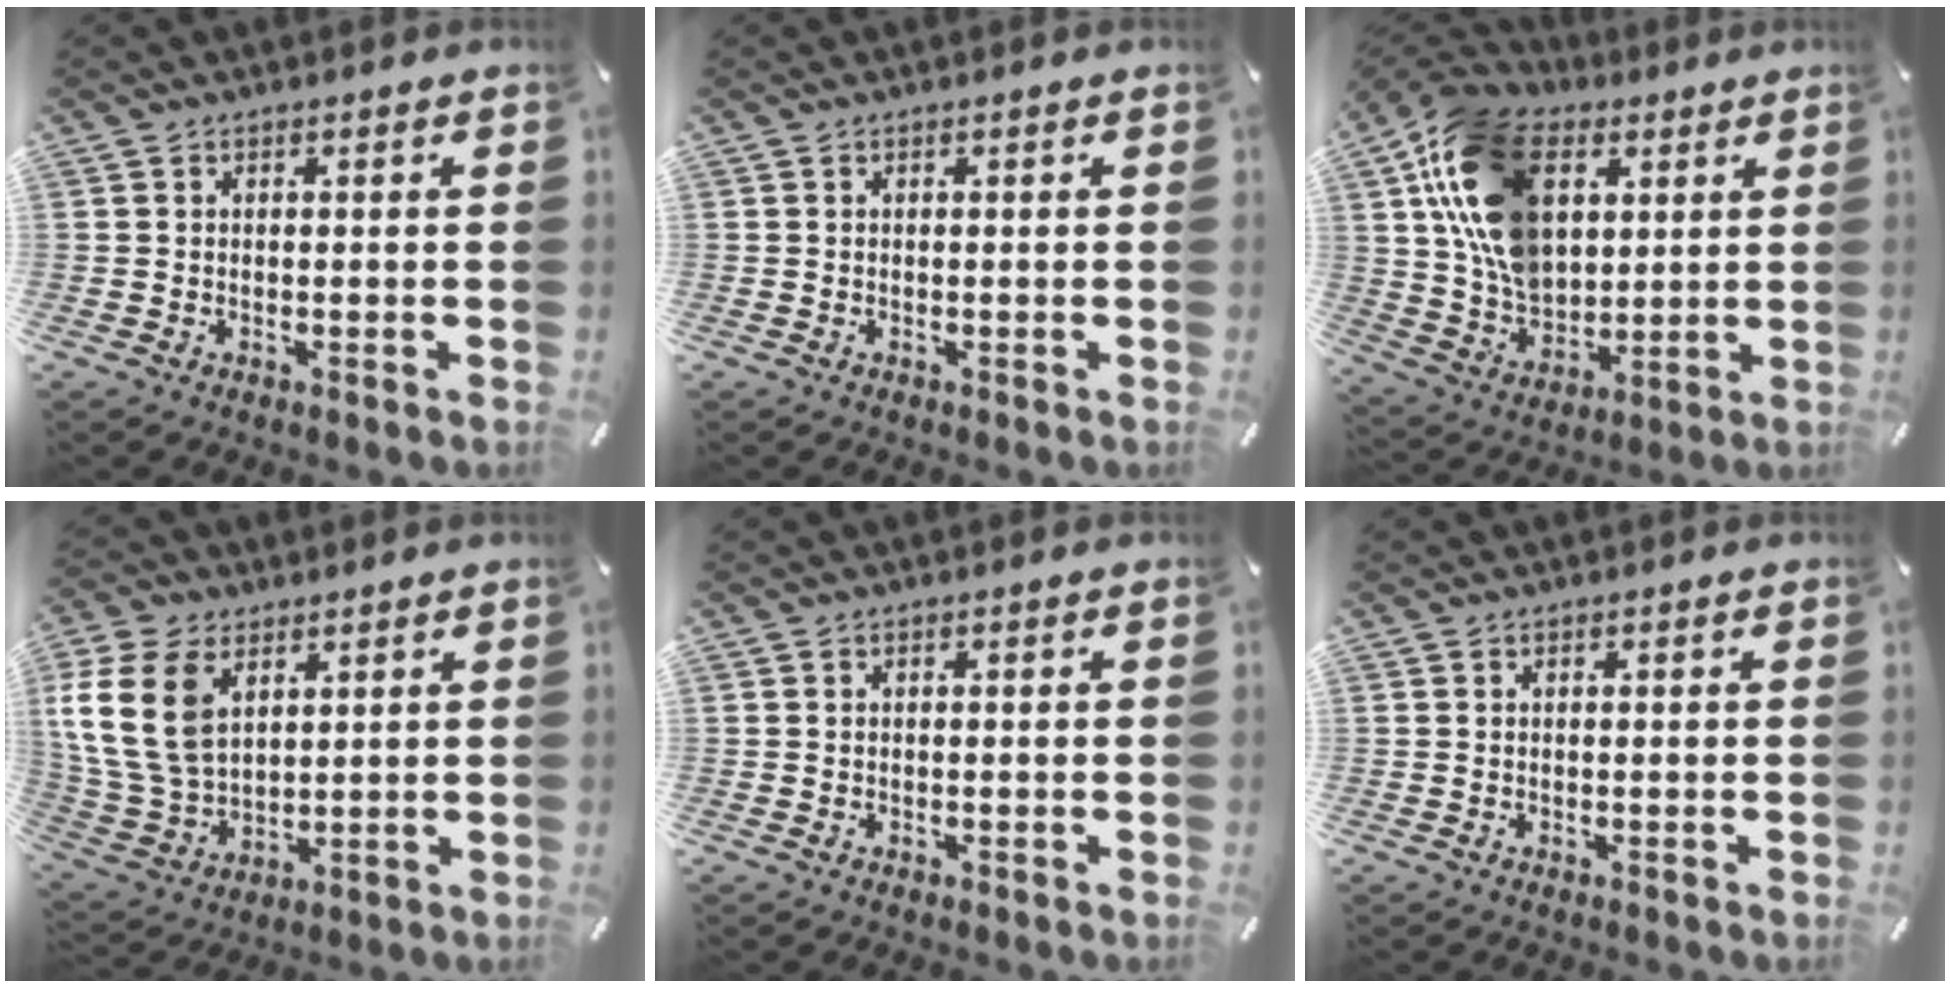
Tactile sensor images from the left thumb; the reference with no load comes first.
{"total": 0.0}
{"total": 20.5, "force": [6.6, 14.6, 12.8], "torque": [-0.272, -0.007, 0.127]}
{"total": 14.9, "force": [5.0, 10.5, 9.3], "torque": [-0.239, -0.004, 0.090]}
{"total": 0.0}
{"total": 0.0}